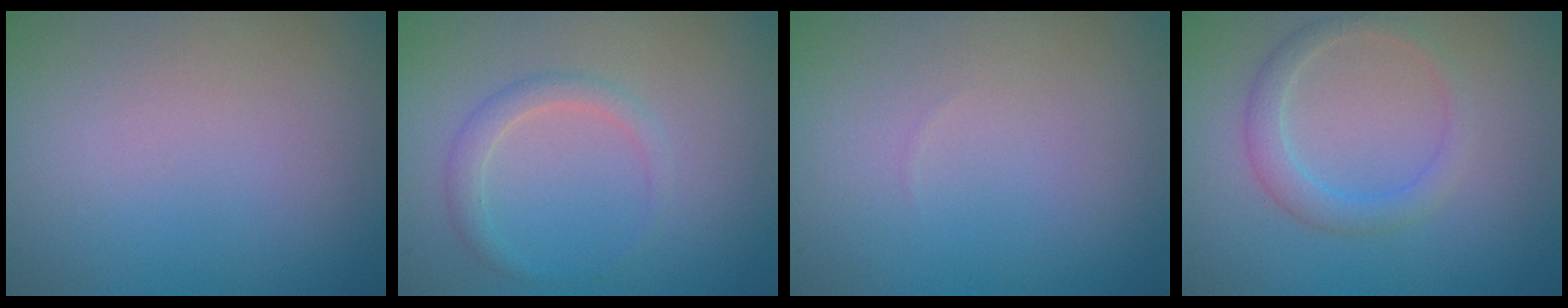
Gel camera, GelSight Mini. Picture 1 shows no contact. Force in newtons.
{"total": 1.7, "press": 1.7, "slide": 0.1}
{"total": 0.0}
{"total": 2.3, "press": 2.3, "slide": 0.1}